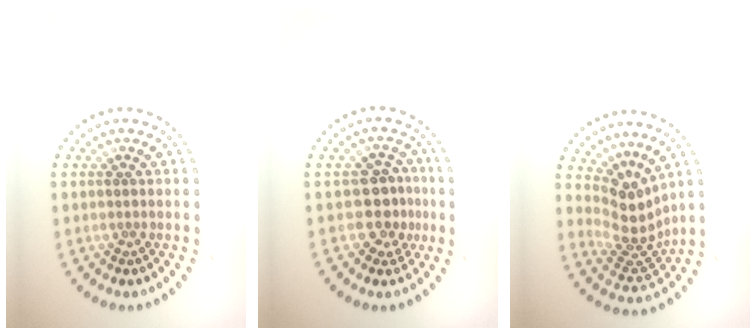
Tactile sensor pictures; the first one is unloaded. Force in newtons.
{"total": 3.0, "press": 2.7, "slide": 1.2}
{"total": 3.9, "press": 2.8, "slide": 2.8}